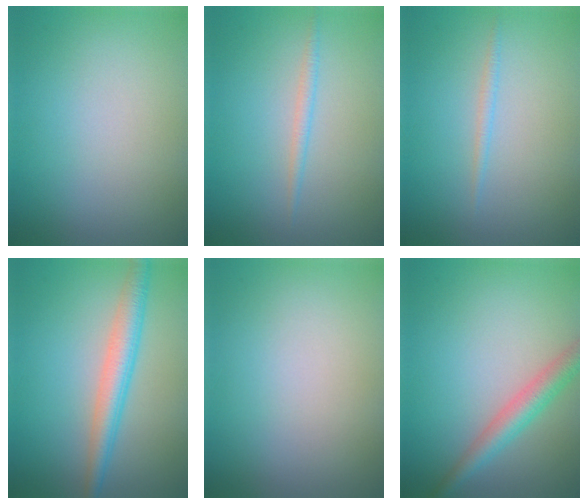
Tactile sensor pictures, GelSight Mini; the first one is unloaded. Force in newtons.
{"total": 1.1, "press": 1.1, "slide": 0.1}
{"total": 0.8, "press": 0.8, "slide": 0.0}
{"total": 3.9, "press": 3.9, "slide": 0.1}
{"total": 0.0}
{"total": 3.4, "press": 3.4, "slide": 0.1}